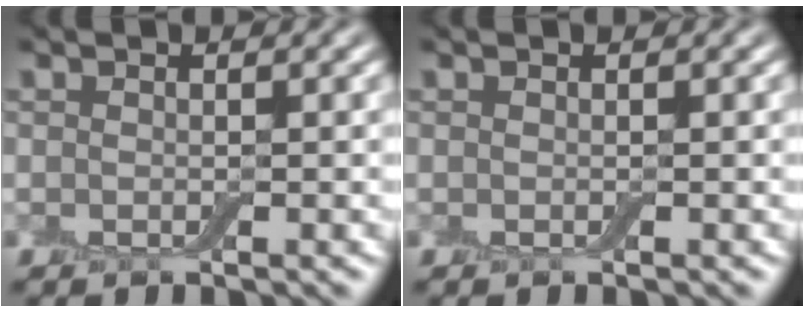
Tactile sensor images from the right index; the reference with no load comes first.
{"total": 0.0}